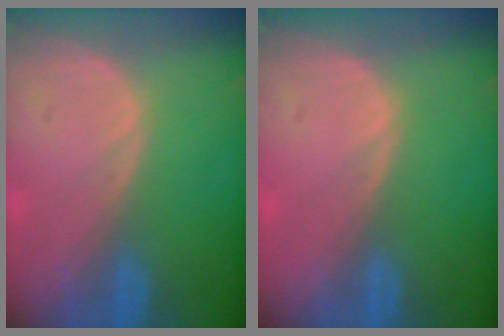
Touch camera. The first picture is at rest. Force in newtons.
{"total": 0.0}